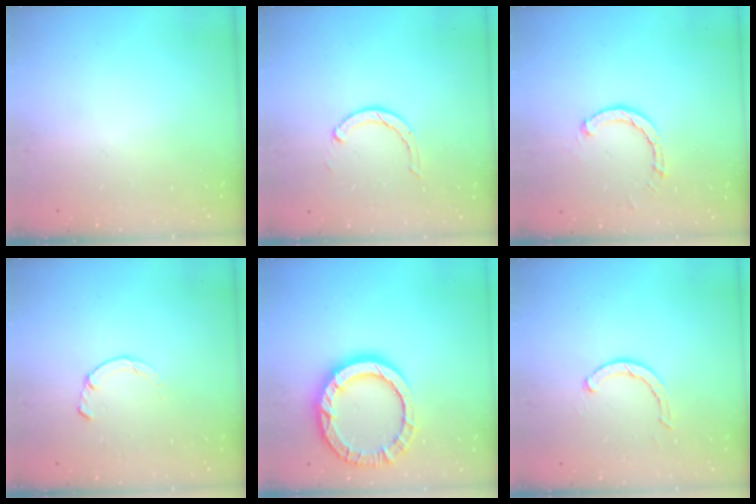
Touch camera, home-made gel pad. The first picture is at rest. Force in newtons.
{"total": 2.2, "press": 2.2, "slide": 0.3}
{"total": 2.6, "press": 2.6, "slide": 0.3}
{"total": 2.3, "press": 2.3, "slide": 0.1}
{"total": 13.7, "press": 13.6, "slide": 1.4}
{"total": 3.5, "press": 3.4, "slide": 0.6}